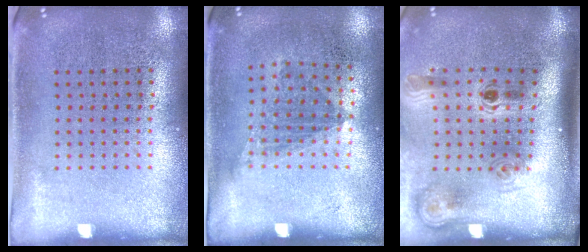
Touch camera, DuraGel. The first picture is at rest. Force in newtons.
{"total": 1.1, "press": 0.8, "slide": 0.7}
{"total": 2.2, "press": 1.5, "slide": 1.7}